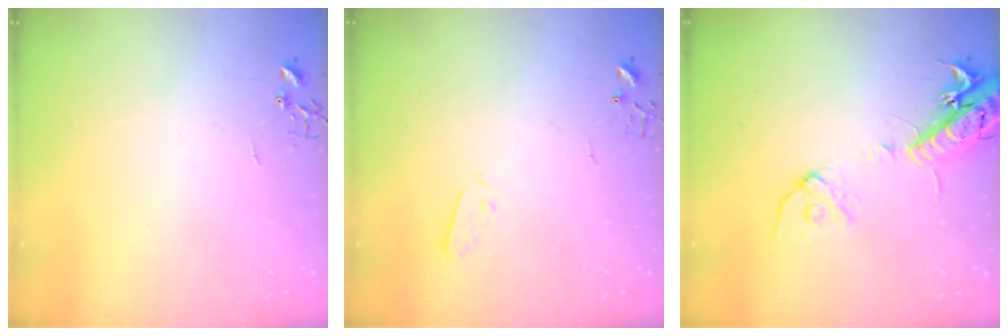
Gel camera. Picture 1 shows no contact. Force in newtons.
{"total": 3.0, "press": 2.9, "slide": 0.3}
{"total": 17.2, "press": 16.9, "slide": 3.1}